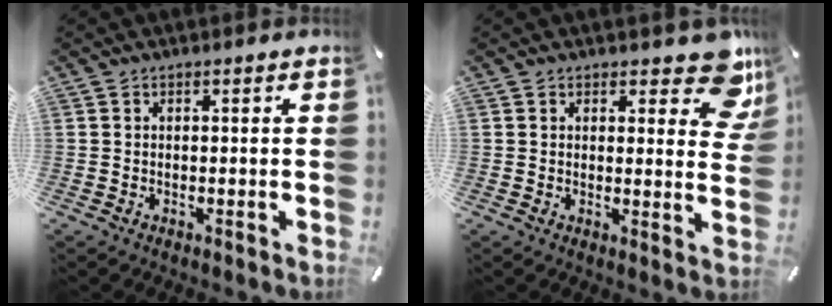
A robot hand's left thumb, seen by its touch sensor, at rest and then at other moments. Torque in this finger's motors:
{"motor_torque": [0.45, -0.15, 0.04, 0.06, -0.03]}